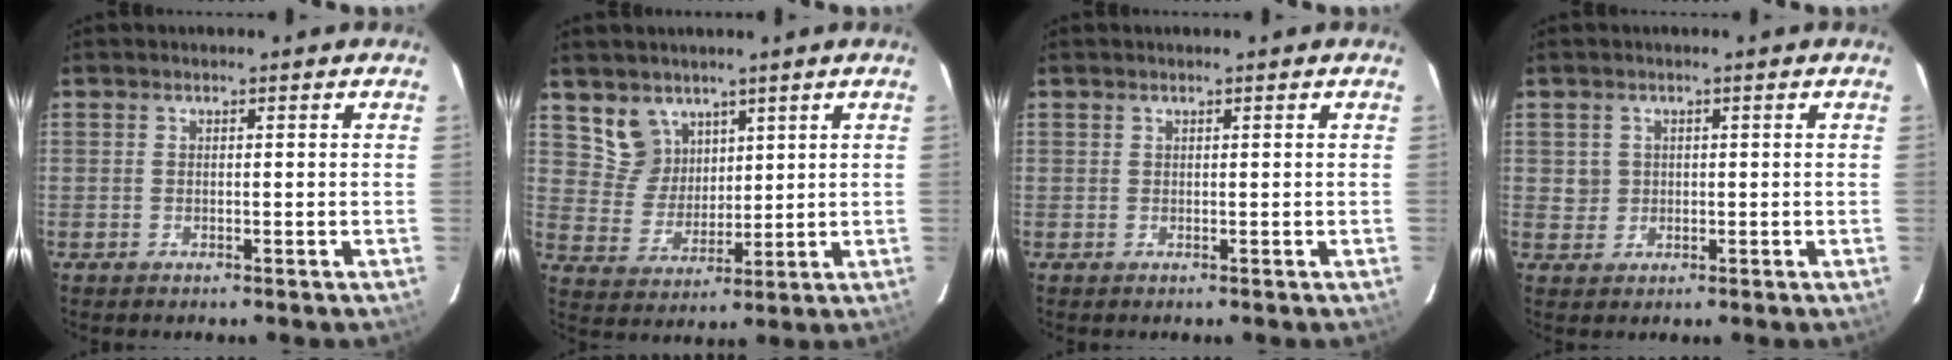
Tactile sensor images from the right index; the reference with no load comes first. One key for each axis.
{"total": 7.2, "fx": 4.7, "fy": 5.4, "fz": 0.9, "tx": -0.015, "ty": 0.010, "tz": 0.104}
{"total": 0.0}
{"total": 2.5, "fx": 0.4, "fy": 2.4, "fz": 0.2, "tx": 0.003, "ty": 0.006, "tz": 0.007}